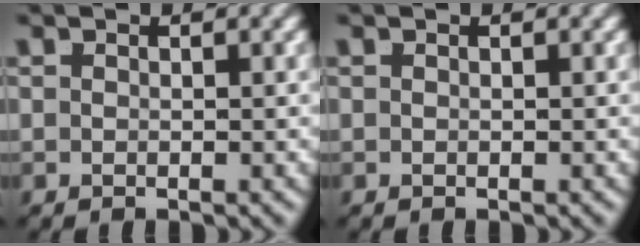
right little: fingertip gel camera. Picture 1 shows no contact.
{"total": 0.0}